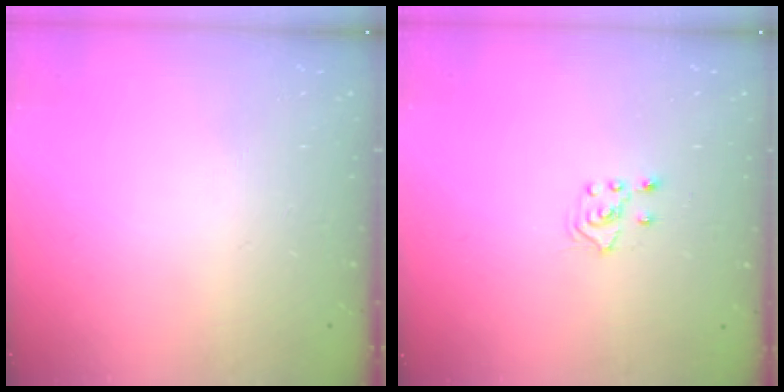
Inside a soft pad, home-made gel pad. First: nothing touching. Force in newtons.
{"total": 3.0, "press": 2.9, "slide": 0.7}